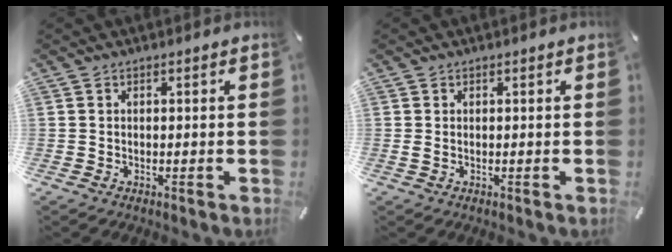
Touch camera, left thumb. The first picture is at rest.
{"total": 0.8, "force": [0.1, 0.2, 0.7], "torque": [-0.015, -0.001, 0.002]}